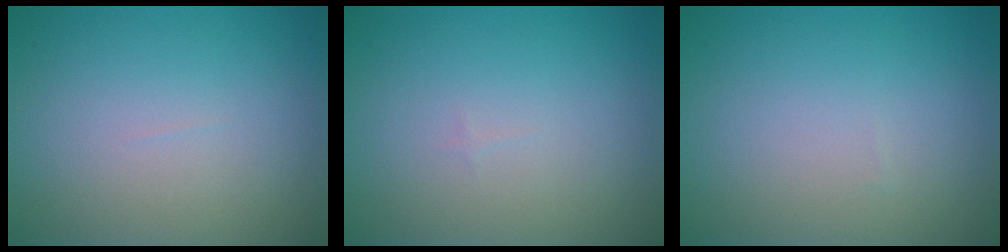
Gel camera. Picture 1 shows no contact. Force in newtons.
{"total": 0.0}
{"total": 0.0}